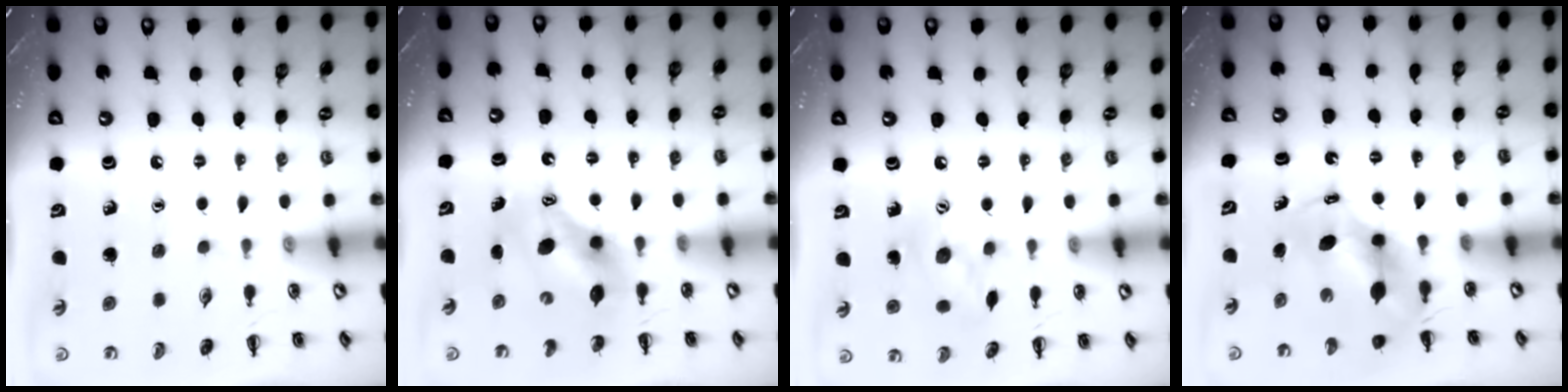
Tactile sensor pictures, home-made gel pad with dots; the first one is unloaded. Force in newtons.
{"total": 6.5, "press": 6.4, "slide": 1.3}
{"total": 9.8, "press": 9.7, "slide": 0.6}
{"total": 6.5, "press": 6.3, "slide": 1.4}